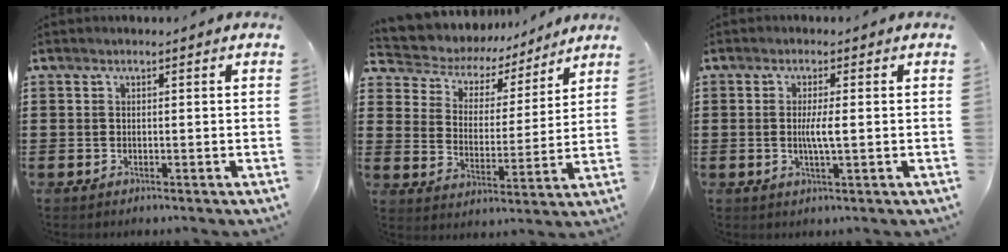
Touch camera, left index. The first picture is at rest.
{"total": 4.5, "force": [3.9, 2.3, 0.4], "torque": [-0.039, -0.029, 0.061]}
{"total": 3.2, "force": [-0.1, 0.3, 3.2], "torque": [-0.066, -0.007, -0.006]}